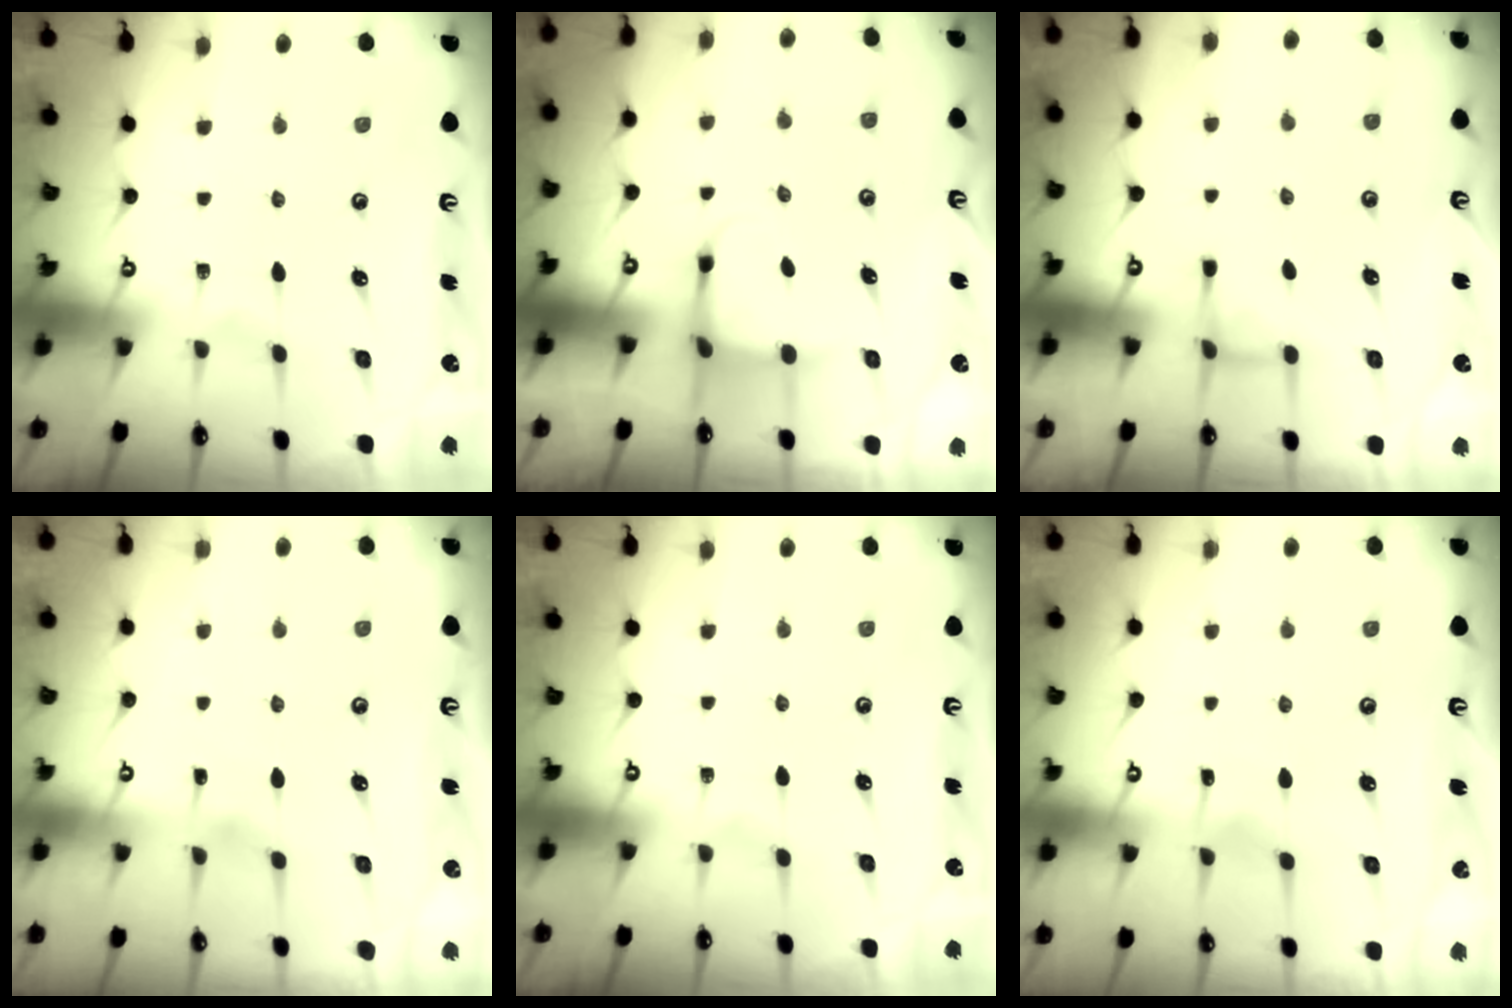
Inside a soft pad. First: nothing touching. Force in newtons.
{"total": 4.0, "press": 3.8, "slide": 1.2}
{"total": 4.0, "press": 3.9, "slide": 0.7}
{"total": 1.8, "press": 1.8, "slide": 0.3}
{"total": 0.0}
{"total": 3.4, "press": 3.4, "slide": 0.4}